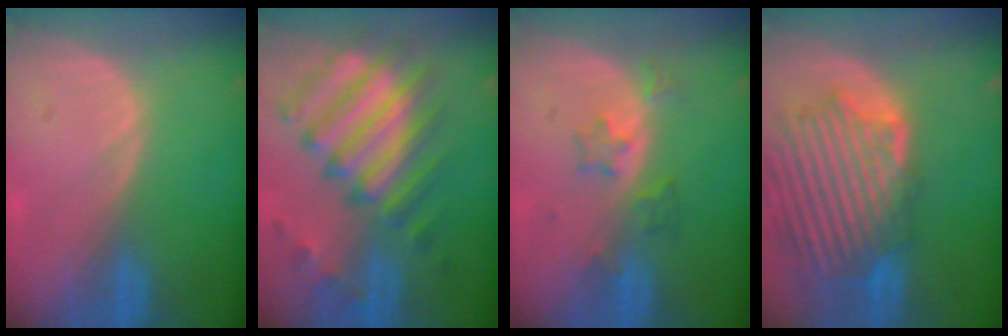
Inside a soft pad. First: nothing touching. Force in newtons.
{"total": 11.4, "press": 10.6, "slide": 4.4}
{"total": 3.8, "press": 3.5, "slide": 1.3}
{"total": 12.5, "press": 11.5, "slide": 5.0}